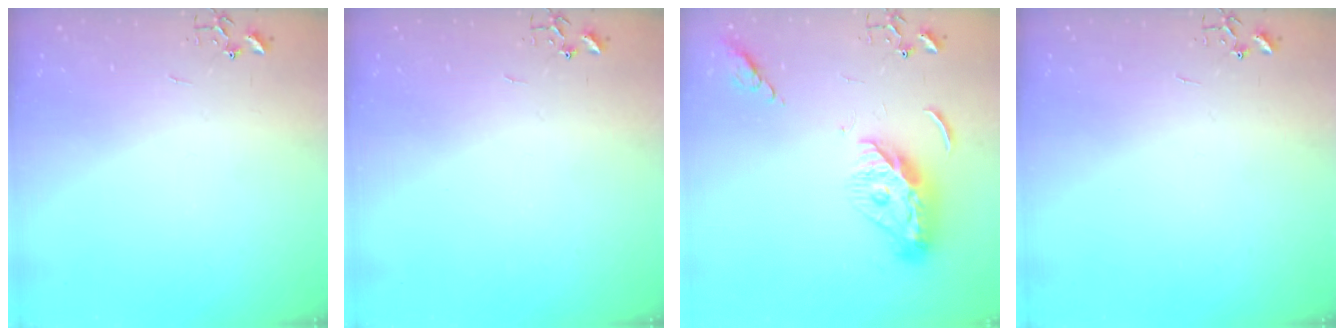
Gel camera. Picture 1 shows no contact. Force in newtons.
{"total": 0.0}
{"total": 13.1, "press": 13.0, "slide": 1.3}
{"total": 0.0}